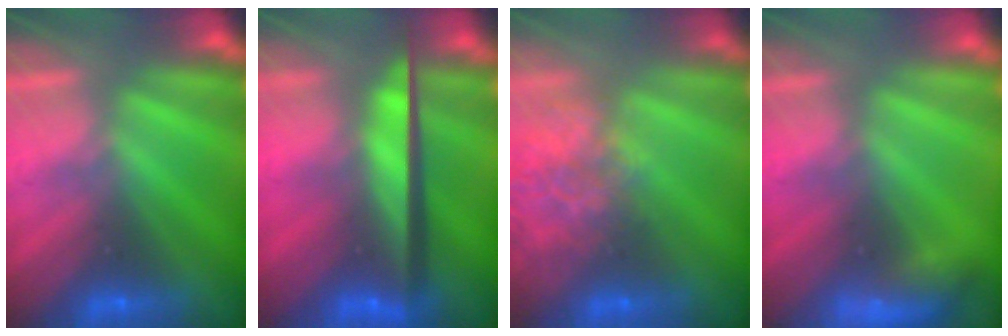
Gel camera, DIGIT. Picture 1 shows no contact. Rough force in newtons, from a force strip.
{"total": 11.6}
{"total": 7.4}
{"total": 3.4}